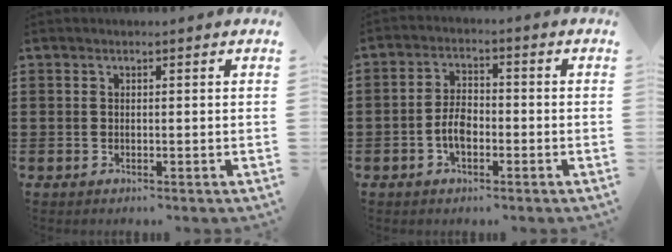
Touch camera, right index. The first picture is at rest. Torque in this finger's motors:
{"motor_torque": [0.90, 1.24, 0.10, 0.03]}